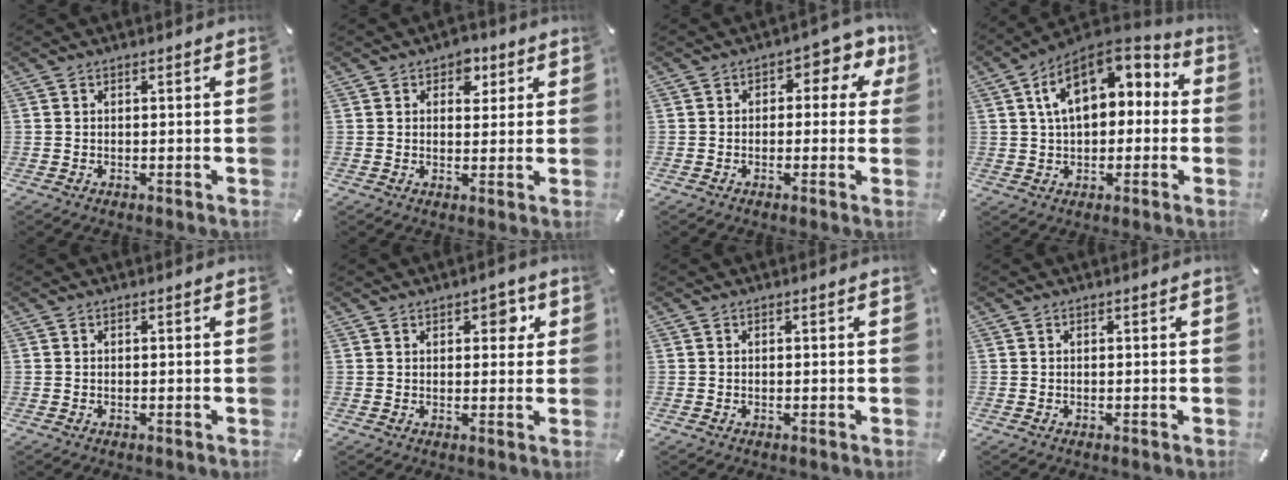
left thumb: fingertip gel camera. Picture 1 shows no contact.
{"total": 5.2, "force": [2.5, 3.7, 2.6], "torque": [-0.013, -0.009, 0.035]}
{"total": 5.4, "force": [0.7, 3.6, 3.9], "torque": [-0.048, 0.003, 0.004]}
{"total": 13.0, "force": [4.7, 8.8, 8.4], "torque": [-0.143, -0.015, 0.087]}
{"total": 0.0}
{"total": 3.6, "force": [1.7, 2.3, 2.1], "torque": [-0.010, -0.010, 0.019]}
{"total": 0.0}
{"total": 0.0}